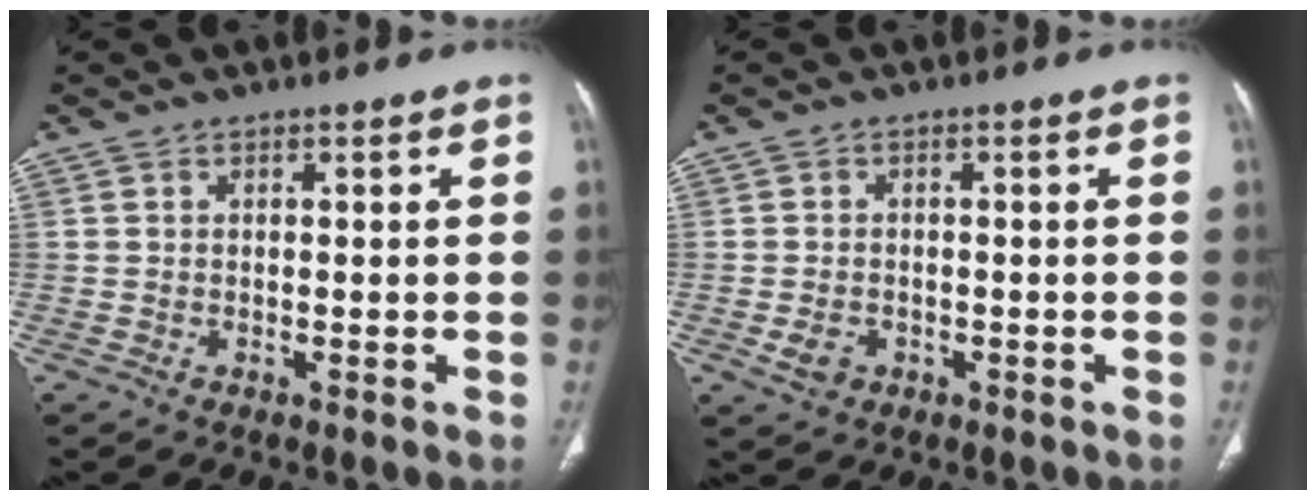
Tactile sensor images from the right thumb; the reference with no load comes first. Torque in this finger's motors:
{"motor_torque": [-0.27, 0.26, -0.11, 0.08, 0.00]}